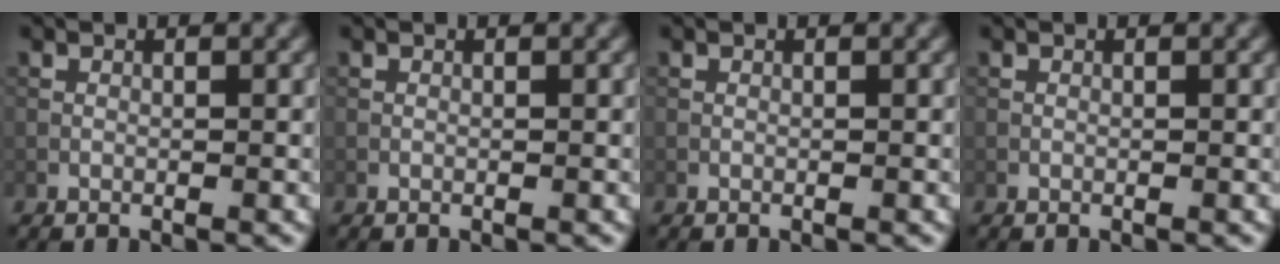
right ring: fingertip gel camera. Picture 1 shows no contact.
{"total": 0.0}
{"total": 0.0}
{"total": 0.0}